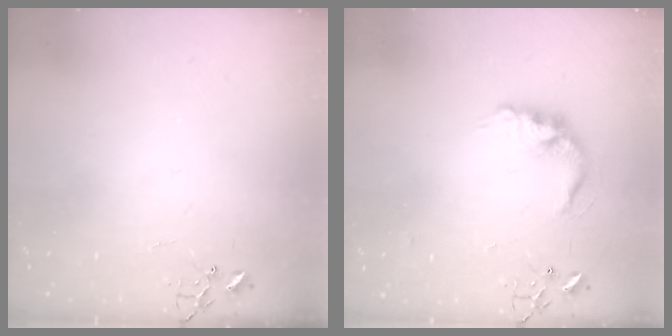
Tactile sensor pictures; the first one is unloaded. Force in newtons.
{"total": 11.9, "press": 11.9, "slide": 0.7}